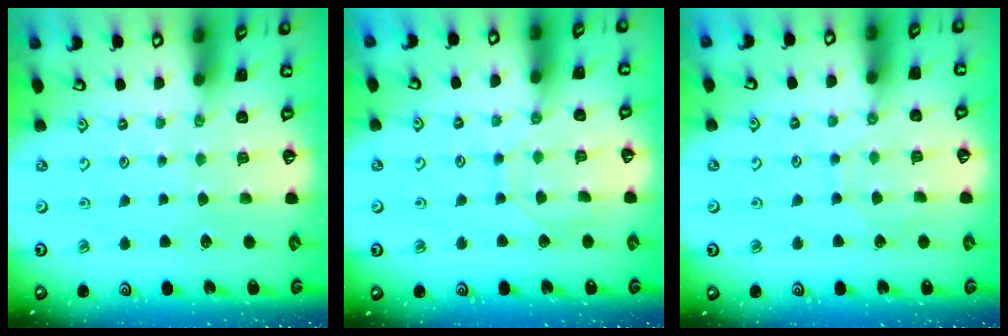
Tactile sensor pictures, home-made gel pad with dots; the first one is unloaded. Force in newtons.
{"total": 6.9, "press": 6.8, "slide": 0.8}
{"total": 3.0, "press": 2.9, "slide": 0.4}